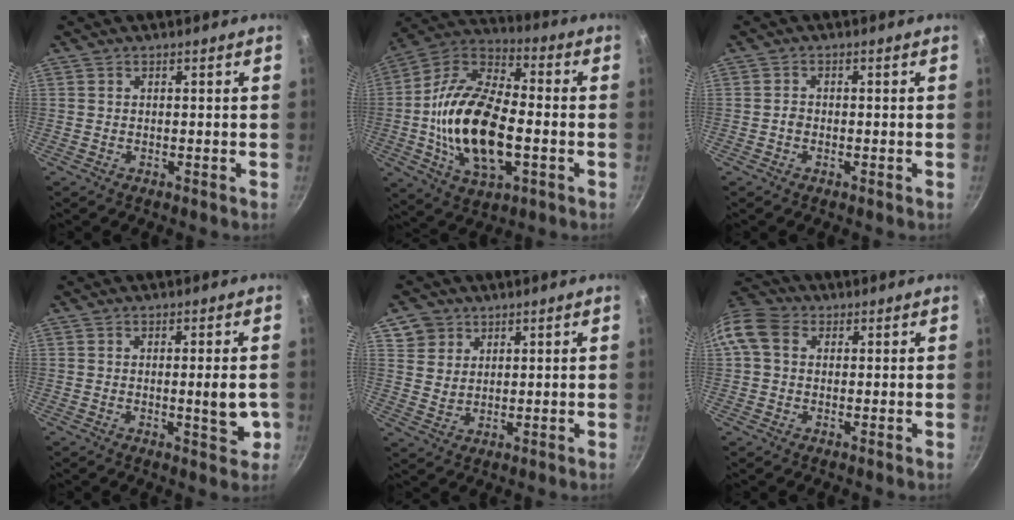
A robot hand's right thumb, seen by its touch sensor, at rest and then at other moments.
{"total": 22.2, "force": [-3.2, 11.7, 18.6], "torque": [-0.342, 0.028, -0.069]}
{"total": 1.2, "force": [-0.4, 0.9, 0.6], "torque": [-0.006, 0.007, -0.007]}
{"total": 5.5, "force": [-0.6, 1.3, 5.3], "torque": [-0.071, -0.010, -0.008]}
{"total": 5.6, "force": [3.1, 4.6, 1.0], "torque": [0.011, -0.002, 0.060]}
{"total": 9.3, "force": [2.0, 7.2, 5.5], "torque": [-0.103, 0.019, 0.019]}